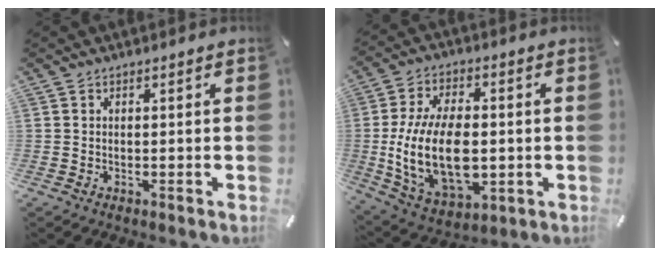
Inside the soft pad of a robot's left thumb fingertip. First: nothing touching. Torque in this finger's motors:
{"motor_torque": [2.46, 2.54, 1.45, 0.03, 0.86]}